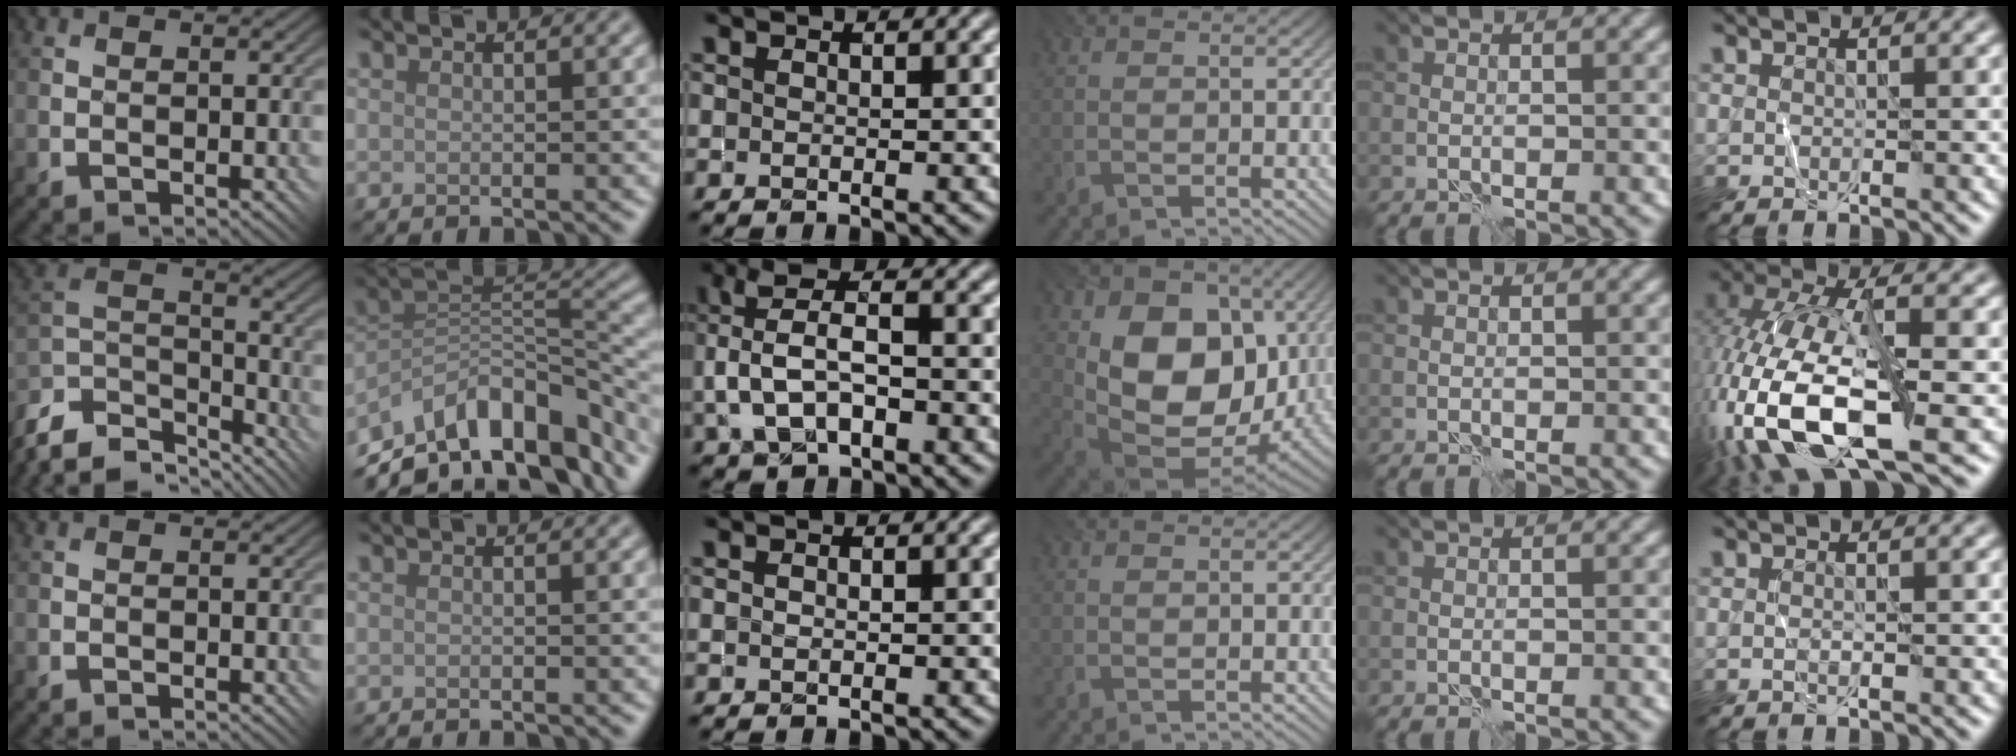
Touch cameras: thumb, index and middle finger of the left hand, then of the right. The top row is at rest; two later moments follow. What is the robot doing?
{"motion": "fold", "object": "shorts"}